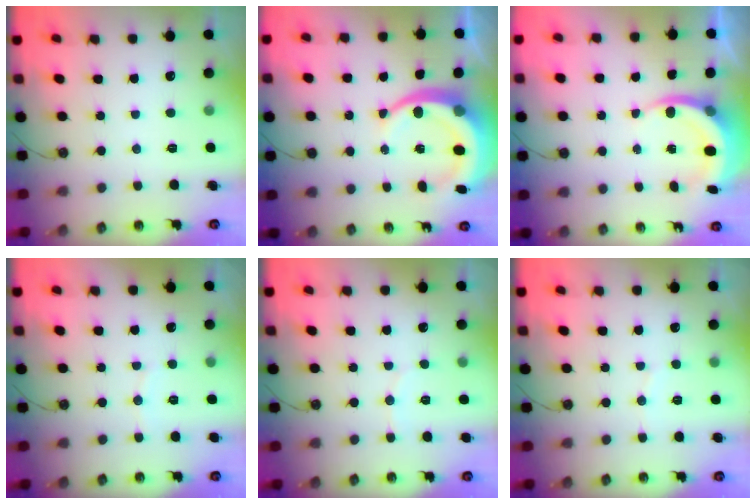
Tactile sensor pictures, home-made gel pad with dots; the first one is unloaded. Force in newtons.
{"total": 12.6, "press": 12.3, "slide": 2.6}
{"total": 6.2, "press": 6.1, "slide": 0.7}
{"total": 3.5, "press": 3.5, "slide": 0.4}
{"total": 4.5, "press": 4.4, "slide": 0.9}
{"total": 3.0, "press": 3.0, "slide": 0.4}